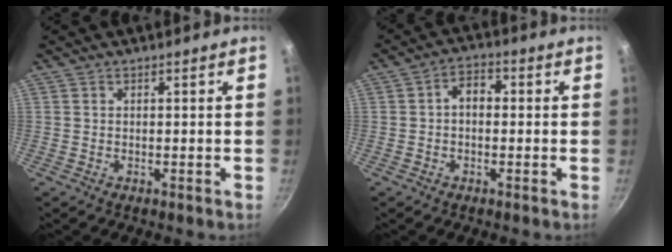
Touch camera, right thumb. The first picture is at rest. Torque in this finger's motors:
{"motor_torque": [0.20, 1.40, 0.71, -0.52, 0.00]}